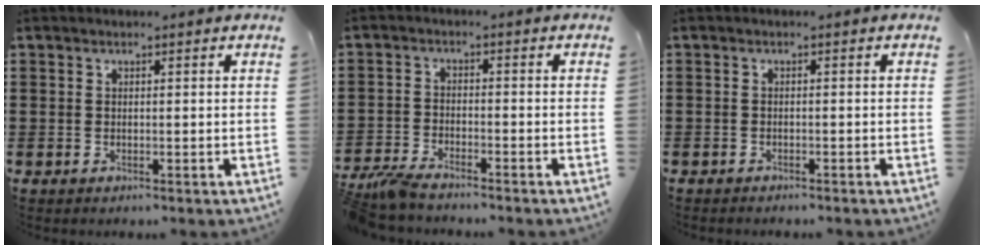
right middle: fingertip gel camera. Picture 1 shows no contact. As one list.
[{"total": 3.8, "force": [-3.6, 0.4, 1.2], "torque": [-0.043, -0.005, -0.078]}, {"total": 0.8, "force": [-0.8, 0.0, 0.0], "torque": [-0.003, 0.000, -0.017]}]